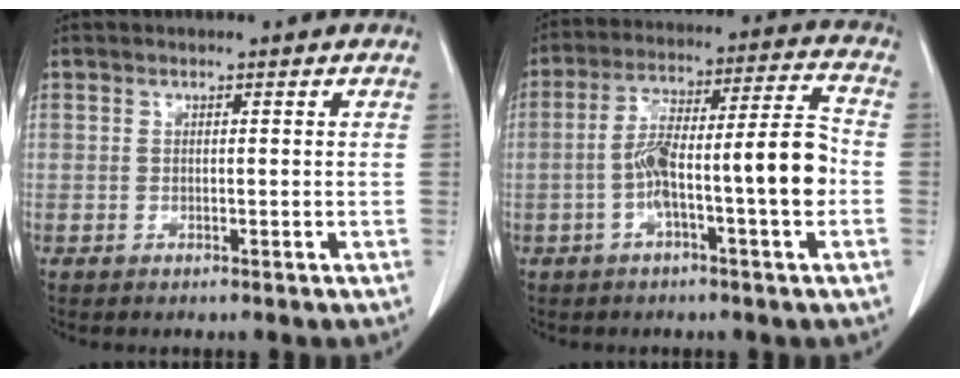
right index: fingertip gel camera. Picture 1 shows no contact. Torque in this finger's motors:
{"motor_torque": [1.37, -0.54, 0.72, 0.21]}